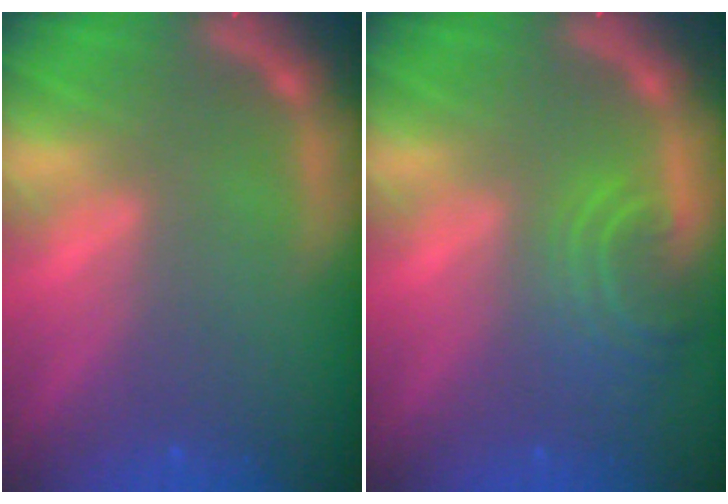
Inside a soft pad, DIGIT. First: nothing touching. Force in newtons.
{"total": 4.0}